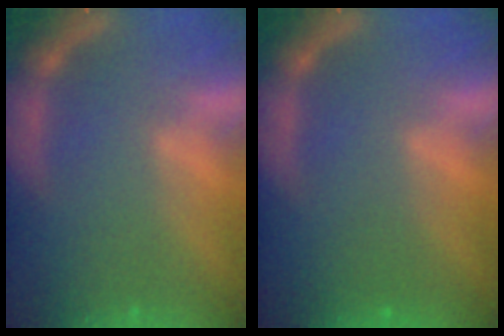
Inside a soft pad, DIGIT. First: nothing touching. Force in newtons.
{"total": 1.0}